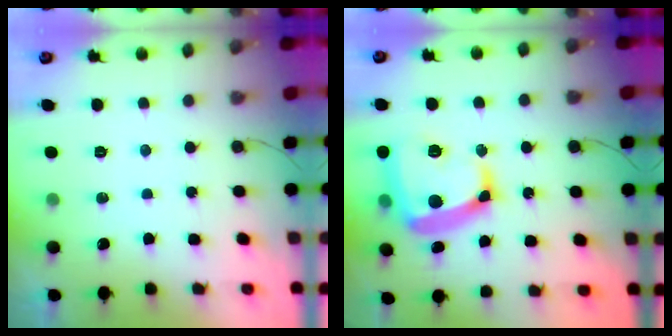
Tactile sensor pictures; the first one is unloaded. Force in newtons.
{"total": 18.1, "press": 18.0, "slide": 1.8}